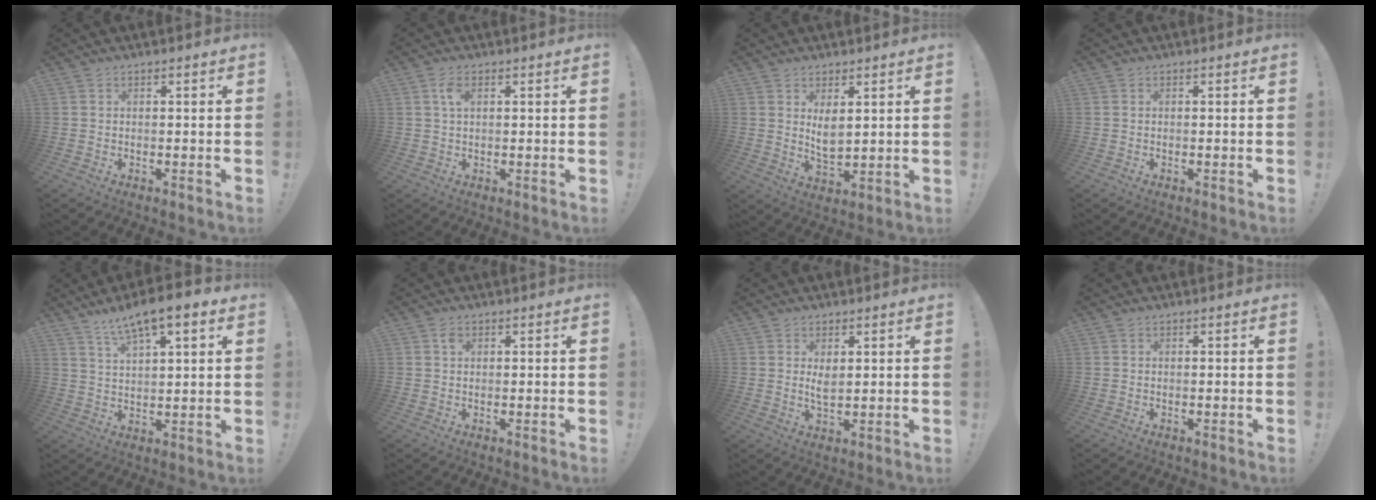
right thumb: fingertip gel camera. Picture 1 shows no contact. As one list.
[{"total": 3.7, "force": [1.4, 2.1, 2.7], "torque": [-0.047, 0.001, 0.022]}, {"total": 5.8, "force": [2.7, 2.6, 4.4], "torque": [-0.076, -0.019, 0.045]}, {"total": 0.0}, {"total": 9.5, "force": [6.5, 2.5, 6.5], "torque": [-0.111, -0.031, 0.113]}, {"total": 1.4, "force": [0.6, 1.0, 0.8], "torque": [-0.006, -0.002, 0.009]}, {"total": 3.7, "force": [1.2, 1.6, 3.1], "torque": [-0.047, -0.008, 0.020]}, {"total": 0.0}]